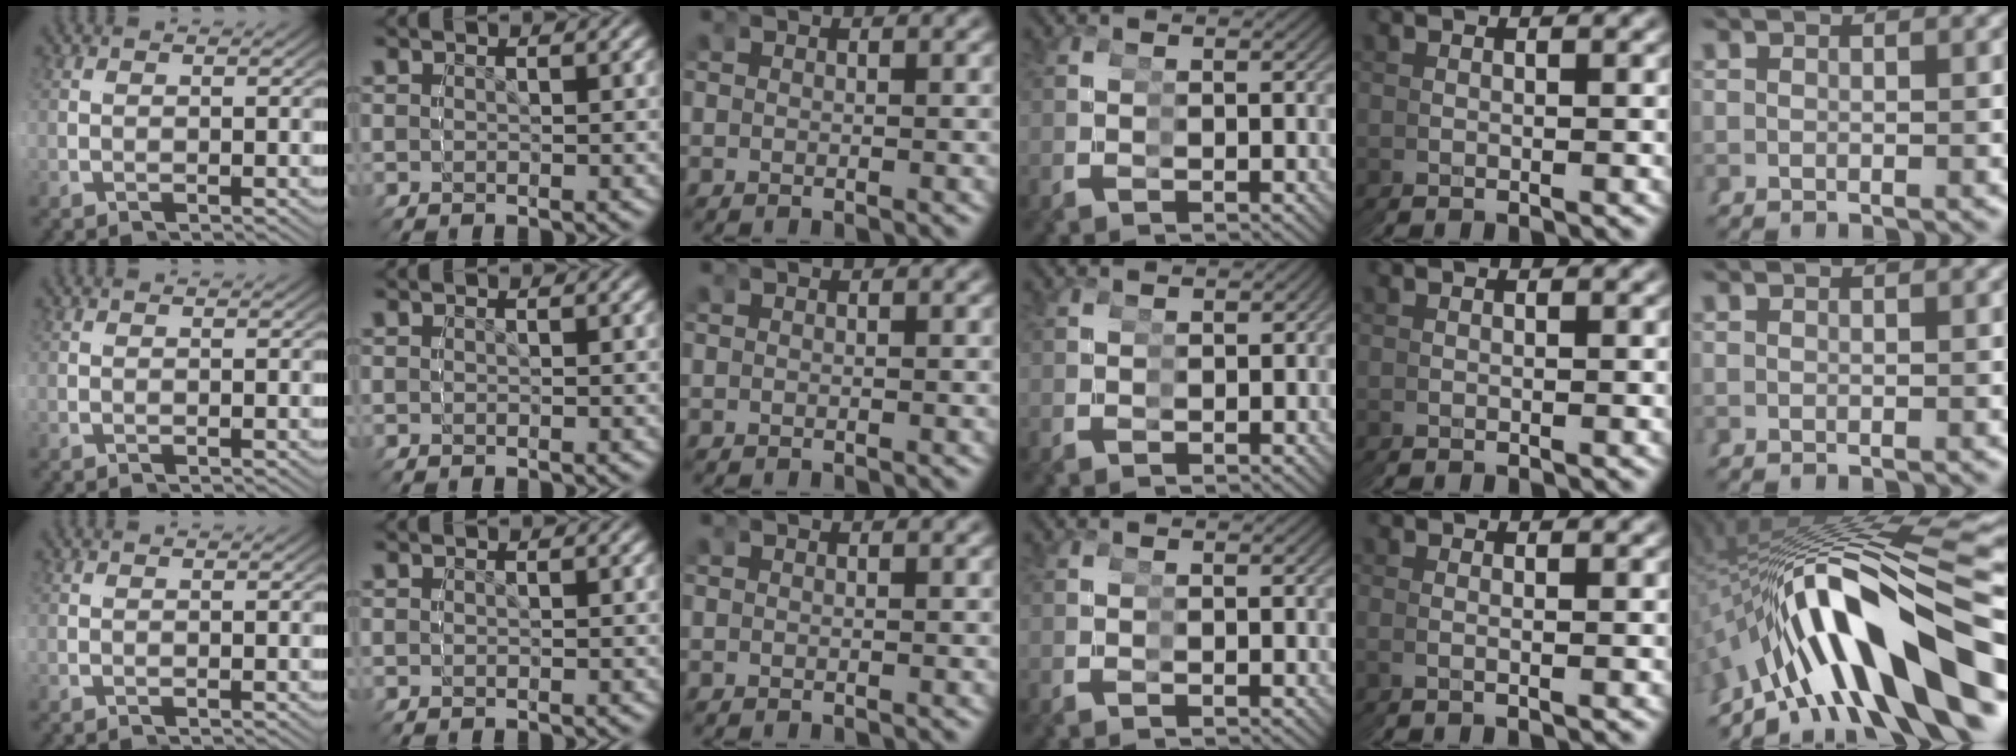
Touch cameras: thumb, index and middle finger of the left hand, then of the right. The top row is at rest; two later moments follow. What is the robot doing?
{"motion": "grasp_and_lifting", "object": "cup"}